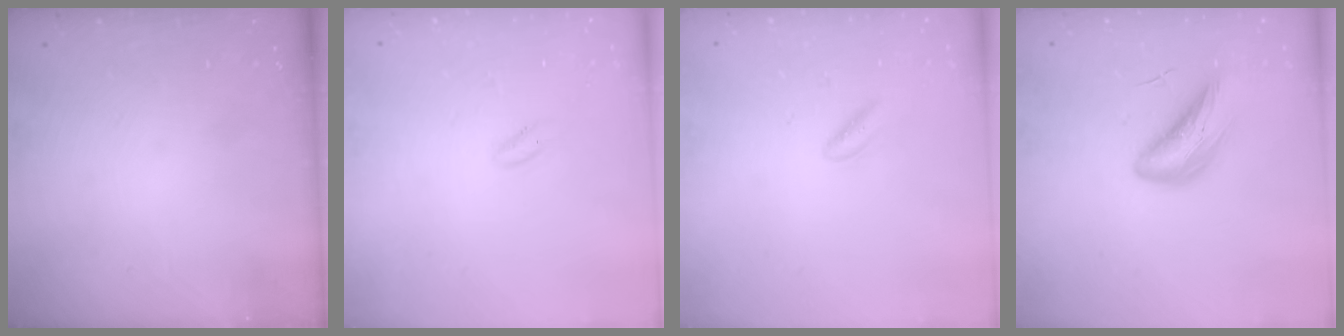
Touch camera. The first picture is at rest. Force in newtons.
{"total": 0.5, "press": 0.0, "slide": 0.5}
{"total": 2.8, "press": 2.8, "slide": 0.5}
{"total": 8.2, "press": 8.1, "slide": 1.2}